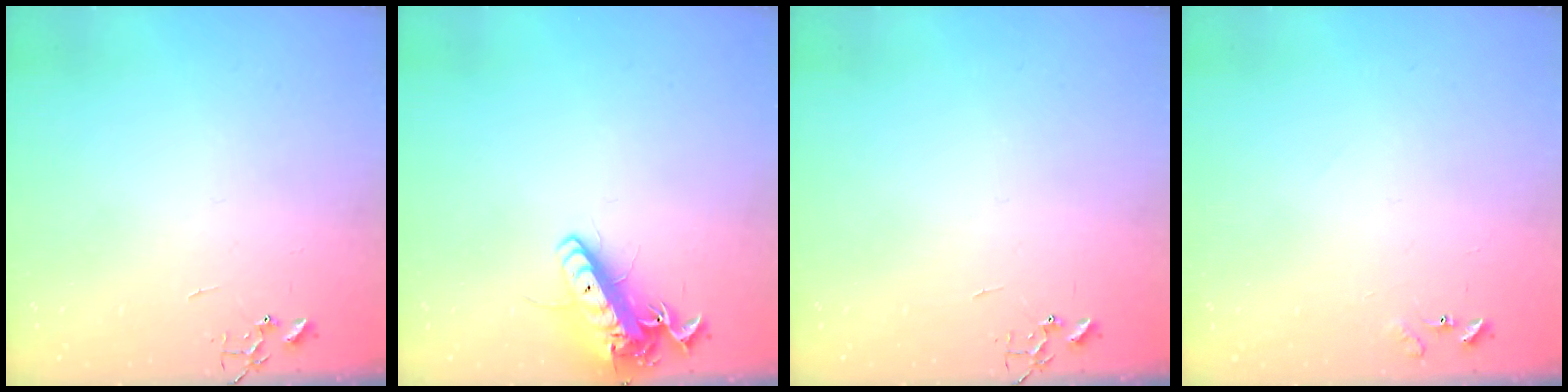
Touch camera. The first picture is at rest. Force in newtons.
{"total": 15.0, "press": 14.7, "slide": 2.8}
{"total": 0.0}
{"total": 7.7, "press": 7.6, "slide": 0.6}